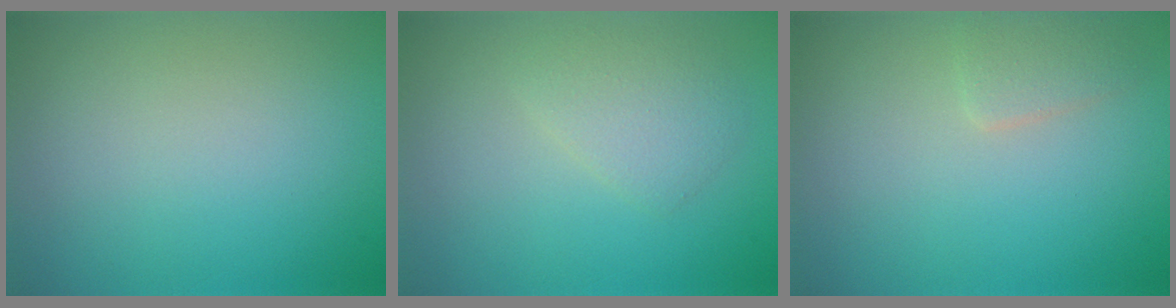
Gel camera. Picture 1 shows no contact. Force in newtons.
{"total": 2.1, "press": 2.1, "slide": 0.1}
{"total": 1.5, "press": 1.5, "slide": 0.1}